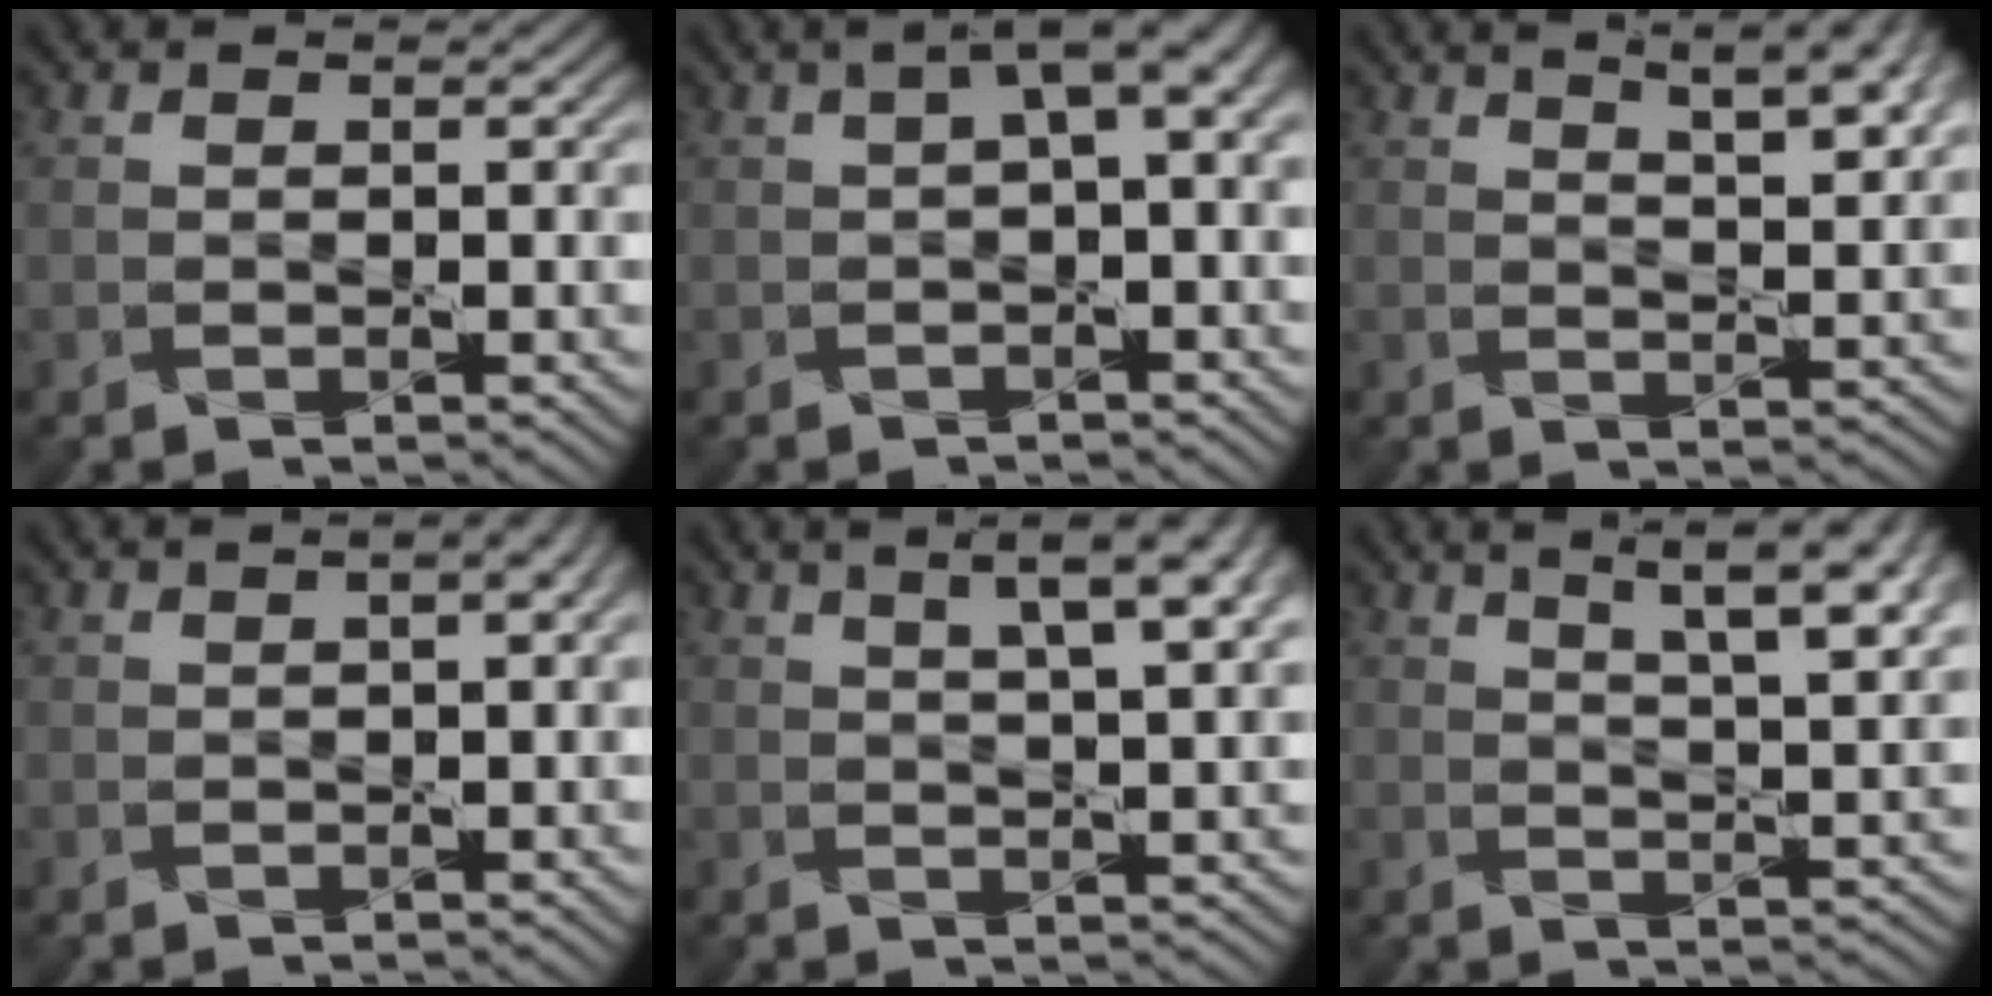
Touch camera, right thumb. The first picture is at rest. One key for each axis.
{"total": 4.2, "fx": 0.9, "fy": 1.1, "fz": 3.9, "tx": -0.053, "ty": 0.014, "tz": 0.013}
{"total": 8.2, "fx": 4.6, "fy": 2.5, "fz": 6.3, "tx": -0.078, "ty": 0.018, "tz": 0.056}
{"total": 3.7, "fx": 0.8, "fy": 1.5, "fz": 3.3, "tx": -0.040, "ty": 0.007, "tz": 0.008}
{"total": 8.4, "fx": 4.1, "fy": 2.2, "fz": 7.0, "tx": -0.081, "ty": 0.028, "tz": 0.043}
{"total": 10.7, "fx": 6.1, "fy": 3.1, "fz": 8.2, "tx": -0.115, "ty": 0.017, "tz": 0.074}